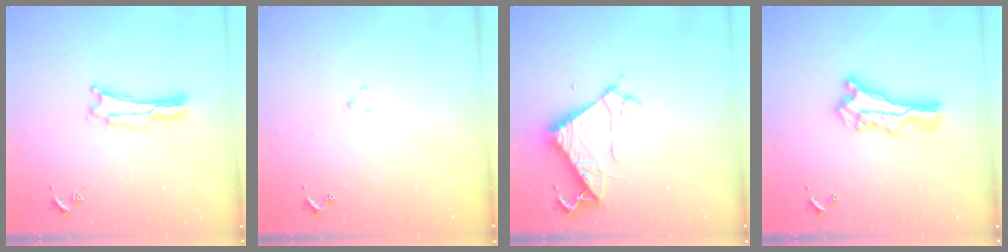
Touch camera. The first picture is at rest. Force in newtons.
{"total": 0.8, "press": 0.8, "slide": 0.2}
{"total": 6.8, "press": 6.8, "slide": 0.6}
{"total": 3.2, "press": 3.2, "slide": 0.3}